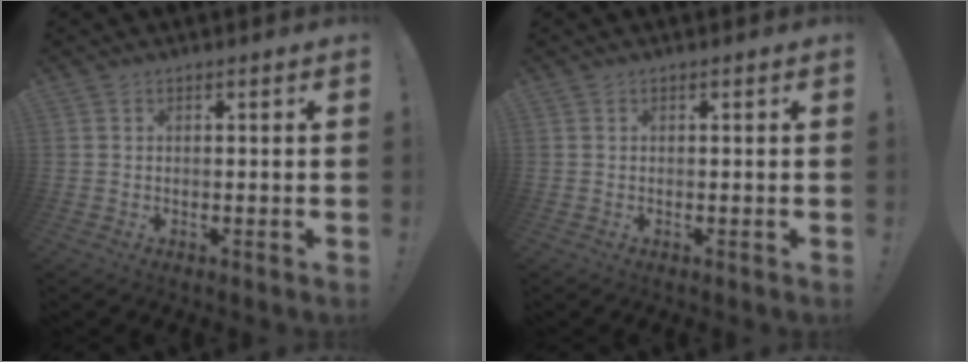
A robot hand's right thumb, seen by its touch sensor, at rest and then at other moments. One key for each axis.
{"total": 0.0}